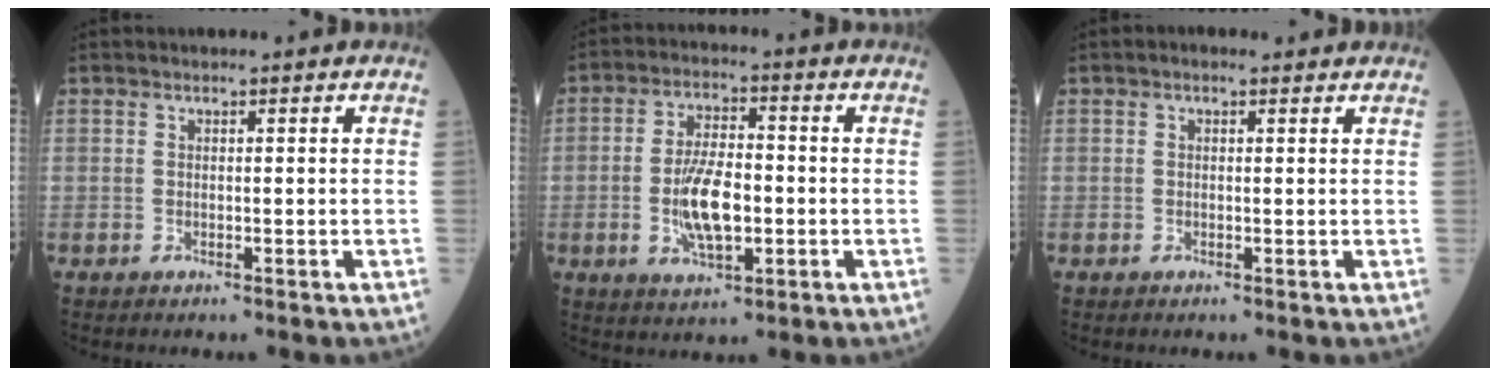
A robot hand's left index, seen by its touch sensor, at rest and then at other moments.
{"total": 8.7, "force": [-1.5, 3.2, 7.9], "torque": [-0.162, 0.002, -0.027]}
{"total": 1.1, "force": [0.8, 0.5, 0.7], "torque": [-0.016, 0.010, 0.008]}